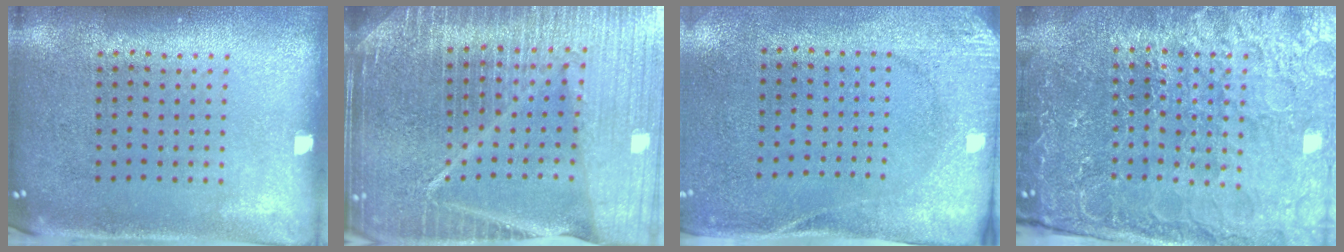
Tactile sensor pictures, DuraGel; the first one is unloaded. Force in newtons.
{"total": 6.6, "press": 5.7, "slide": 3.4}
{"total": 2.6, "press": 2.0, "slide": 1.6}
{"total": 5.1, "press": 4.7, "slide": 1.9}